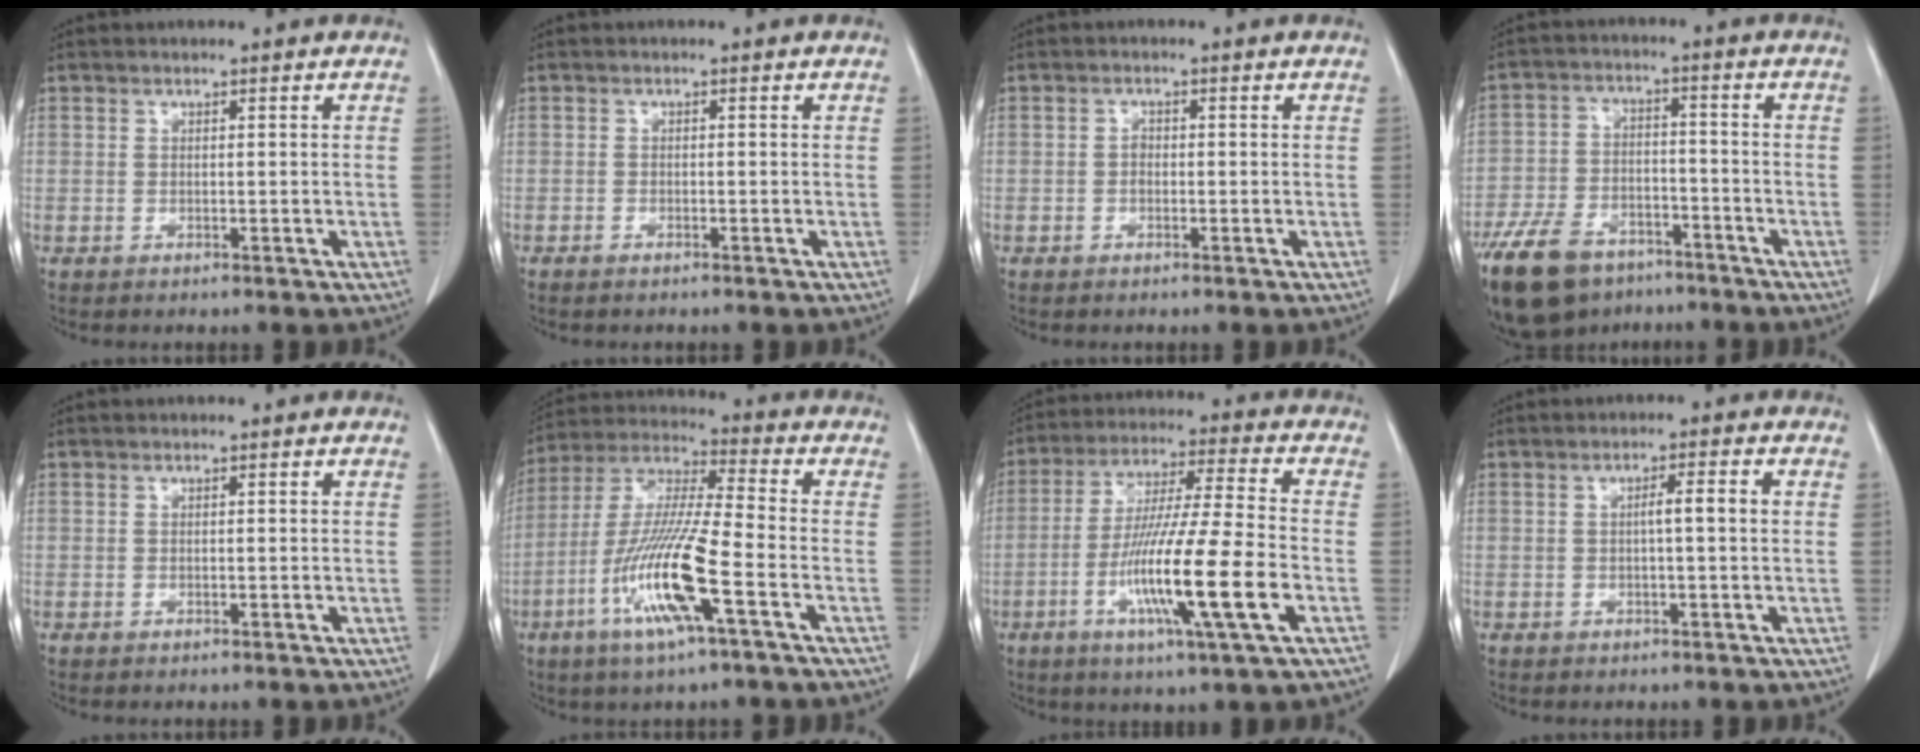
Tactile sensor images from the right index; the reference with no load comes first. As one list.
[{"total": 1.2, "force": [-0.6, 0.6, 0.7], "torque": [-0.015, 0.001, -0.008]}, {"total": 1.6, "force": [-0.2, 1.2, 1.0], "torque": [-0.019, 0.006, -0.005]}, {"total": 19.1, "force": [-12.9, 10.5, 9.3], "torque": [-0.248, -0.013, -0.217]}, {"total": 0.0}, {"total": 15.5, "force": [-5.8, 0.9, 14.3], "torque": [-0.297, -0.013, -0.112]}, {"total": 17.1, "force": [-5.3, 0.2, 16.2], "torque": [-0.305, -0.019, -0.096]}, {"total": 3.4, "force": [0.2, 0.5, 3.3], "torque": [-0.063, 0.010, 0.007]}]